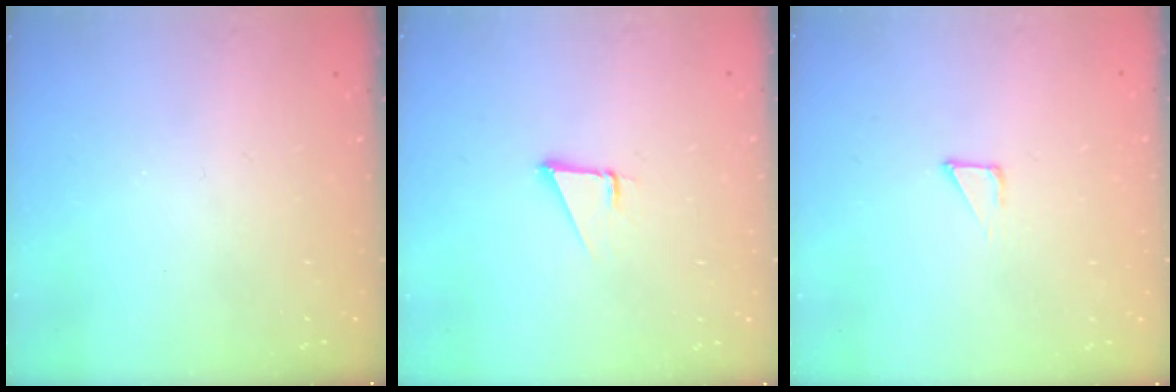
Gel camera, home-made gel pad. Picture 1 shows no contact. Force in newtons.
{"total": 1.9, "press": 1.9, "slide": 0.0}
{"total": 2.1, "press": 2.1, "slide": 0.1}